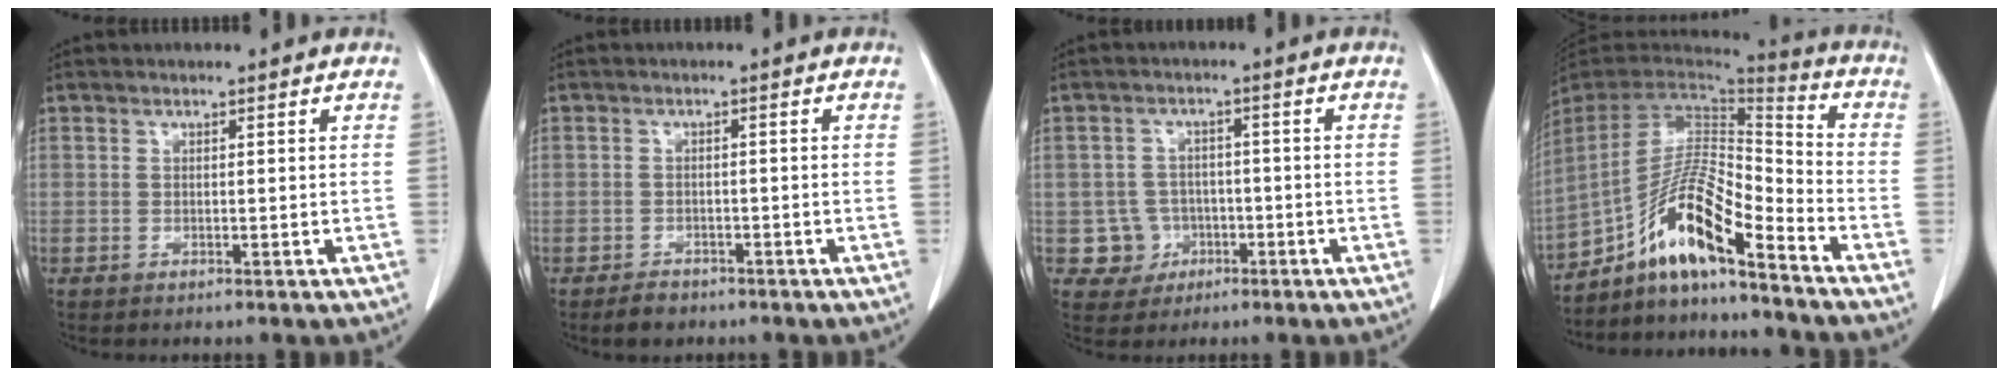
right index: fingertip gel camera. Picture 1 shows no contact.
{"total": 2.6, "force": [-2.0, 1.5, 0.7], "torque": [-0.015, 0.002, -0.027]}
{"total": 4.9, "force": [-1.4, 4.6, 0.0], "torque": [0.010, 0.014, -0.018]}
{"total": 14.0, "force": [-10.0, 1.4, 9.6], "torque": [-0.175, 0.012, -0.181]}